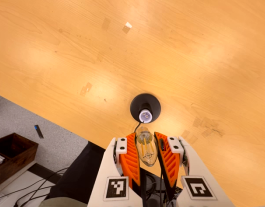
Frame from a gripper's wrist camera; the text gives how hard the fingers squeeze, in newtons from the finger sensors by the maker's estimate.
{"total": 21.8, "left": 24.6, "right": 19.0}